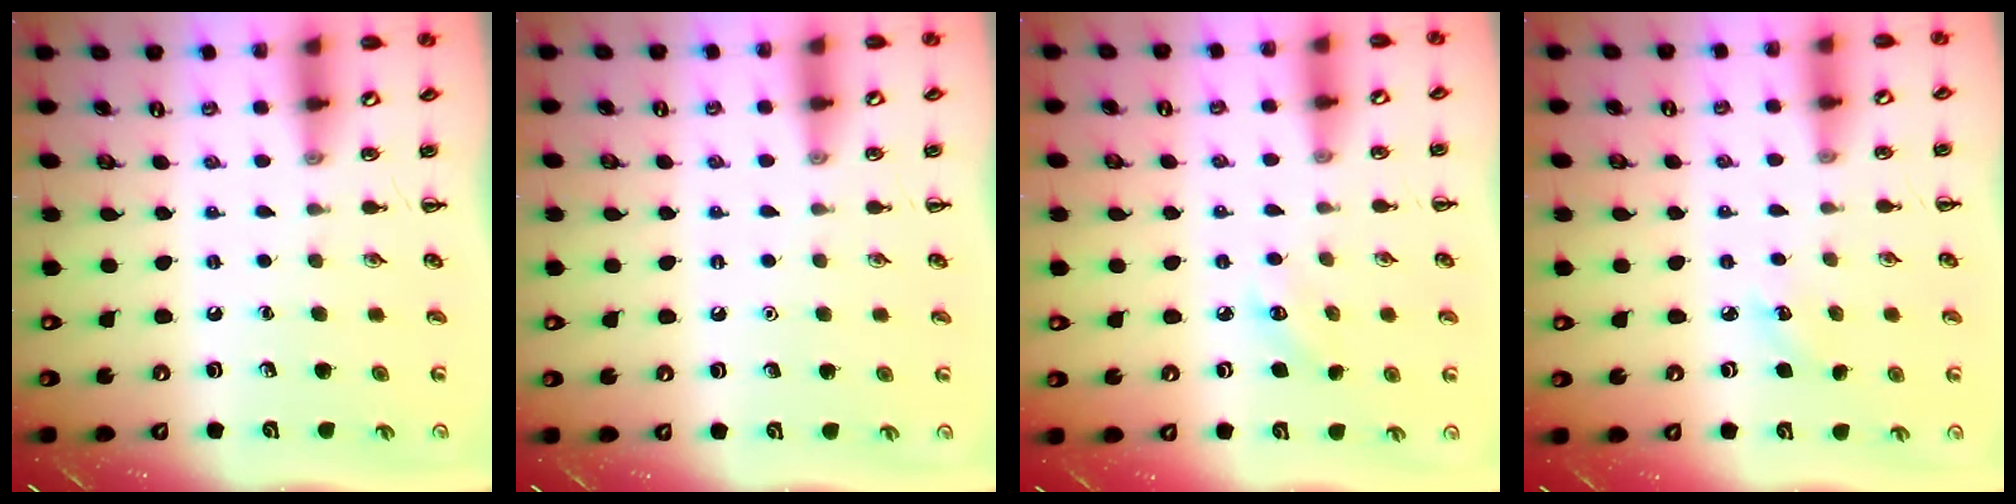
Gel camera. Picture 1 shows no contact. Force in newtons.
{"total": 1.6, "press": 1.5, "slide": 0.1}
{"total": 3.9, "press": 3.7, "slide": 1.1}
{"total": 3.7, "press": 3.5, "slide": 1.0}